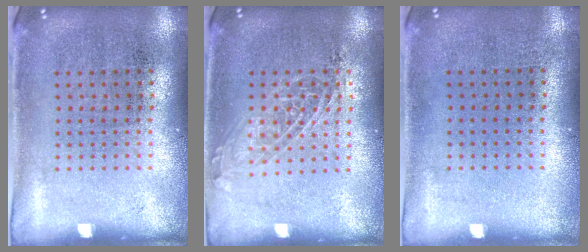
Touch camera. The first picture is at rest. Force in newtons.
{"total": 1.4, "press": 1.2, "slide": 0.7}
{"total": 0.0}